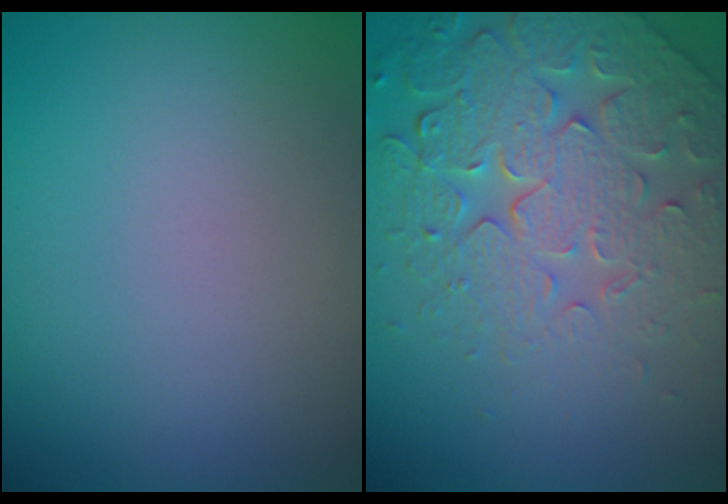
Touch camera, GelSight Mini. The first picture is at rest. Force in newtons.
{"total": 7.5, "press": 5.9, "slide": 4.7}